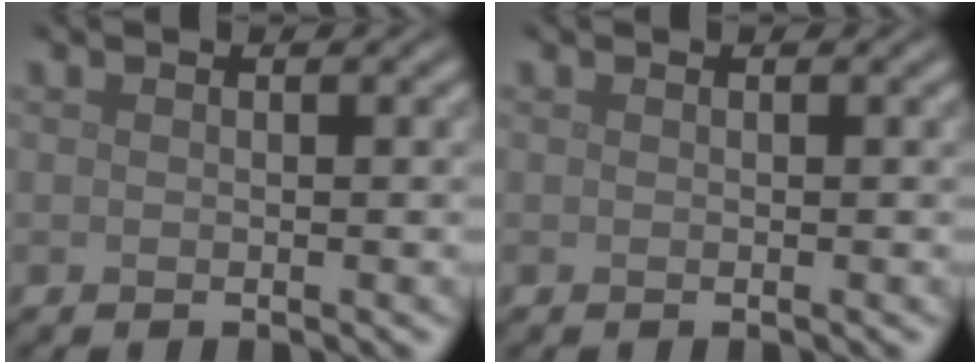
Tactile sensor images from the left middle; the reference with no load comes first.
{"total": 0.0}